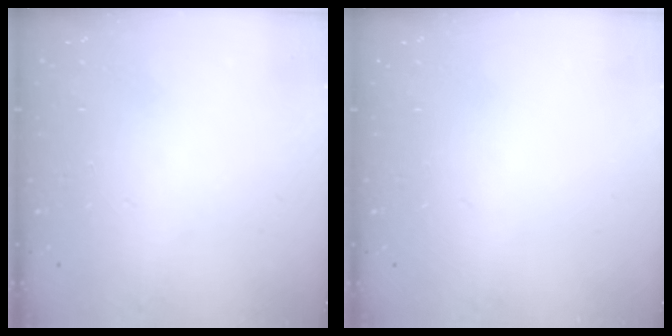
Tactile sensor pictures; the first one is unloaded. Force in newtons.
{"total": 0.0}